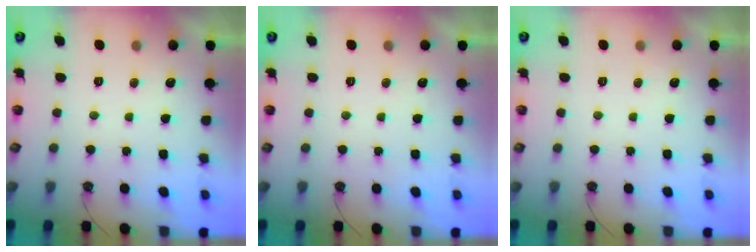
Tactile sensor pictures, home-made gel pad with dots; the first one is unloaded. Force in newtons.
{"total": 0.0}
{"total": 0.0}